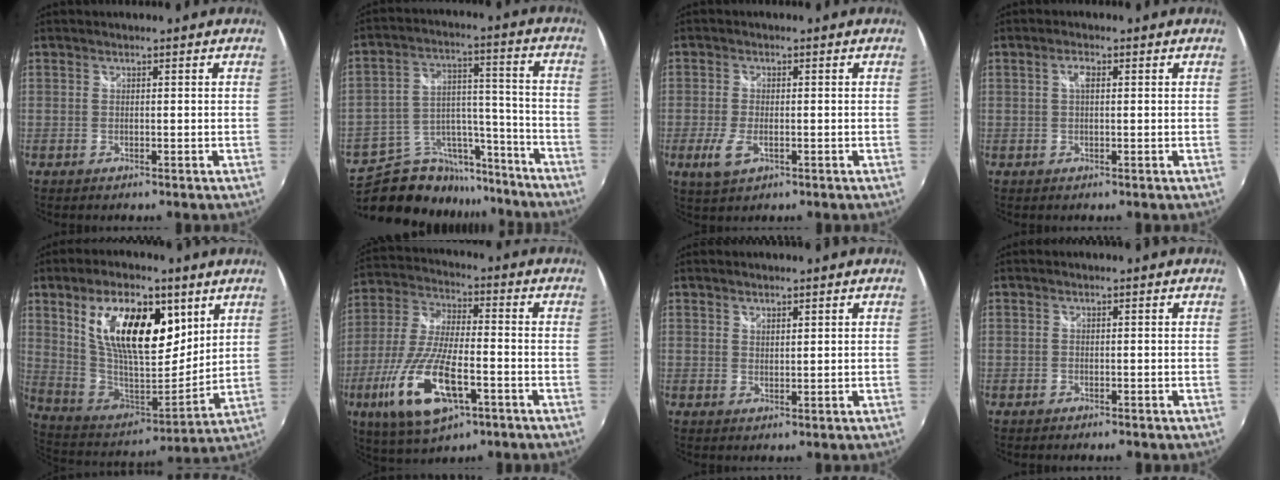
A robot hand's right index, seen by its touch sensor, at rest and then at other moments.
{"total": 20.2, "force": [-17.2, 9.0, 5.8], "torque": [-0.122, 0.047, -0.252]}
{"total": 4.8, "force": [-1.8, 2.1, 3.9], "torque": [-0.088, -0.008, -0.032]}
{"total": 2.0, "force": [0.4, 0.8, 1.7], "torque": [-0.033, 0.005, 0.004]}
{"total": 21.6, "force": [8.7, 10.4, 16.8], "torque": [-0.310, 0.009, 0.166]}
{"total": 18.0, "force": [-7.6, 6.5, 14.9], "torque": [-0.320, -0.030, -0.140]}
{"total": 1.5, "force": [1.3, 0.5, 0.5], "torque": [-0.005, 0.000, 0.021]}
{"total": 1.0, "force": [-0.8, 0.4, 0.3], "torque": [-0.008, -0.002, -0.012]}